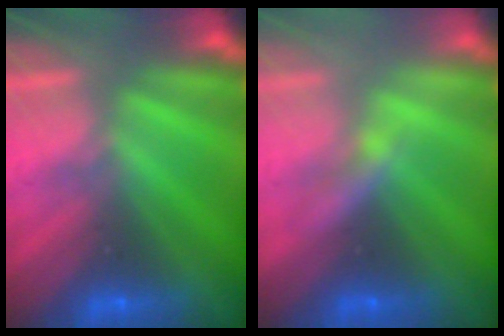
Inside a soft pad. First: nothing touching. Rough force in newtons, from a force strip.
{"total": 2.2}